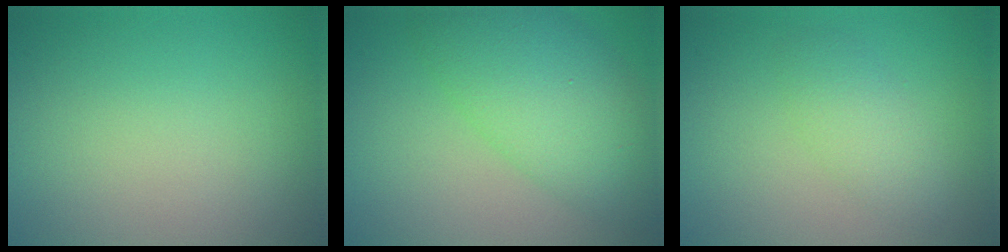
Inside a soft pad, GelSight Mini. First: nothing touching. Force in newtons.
{"total": 7.3, "press": 7.3, "slide": 0.1}
{"total": 2.3, "press": 2.3, "slide": 0.0}